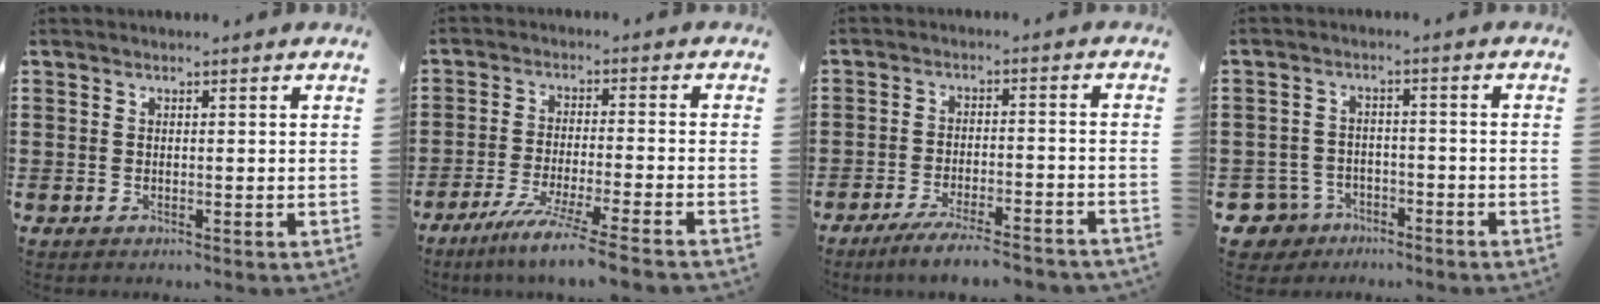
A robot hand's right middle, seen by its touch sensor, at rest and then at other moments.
{"total": 6.8, "force": [-5.6, -0.7, 3.7], "torque": [-0.068, -0.017, -0.107]}
{"total": 5.3, "force": [-4.7, 0.1, 2.5], "torque": [-0.045, -0.011, -0.088]}
{"total": 4.1, "force": [-3.3, 2.2, 0.8], "torque": [-0.050, -0.003, -0.077]}